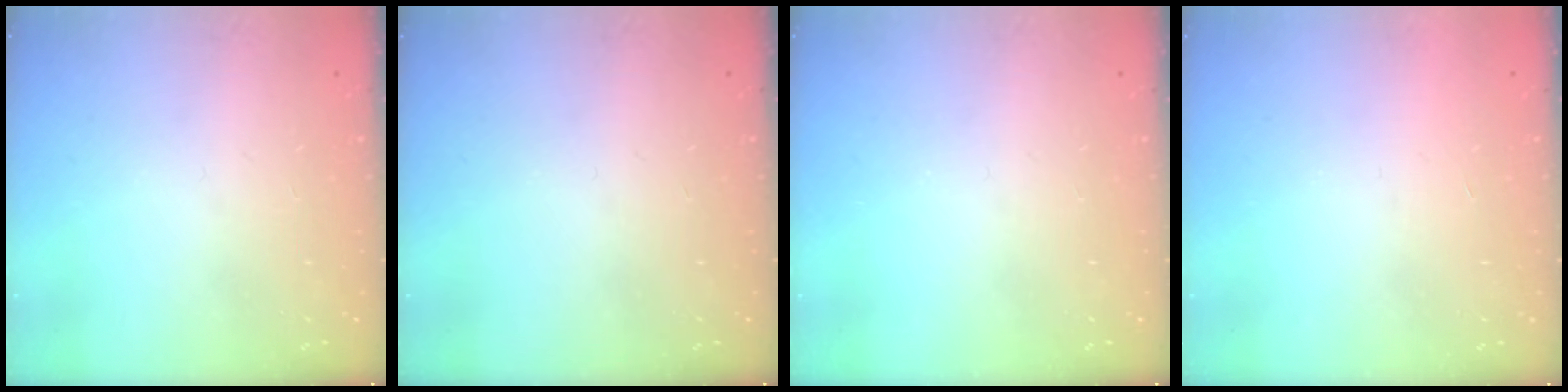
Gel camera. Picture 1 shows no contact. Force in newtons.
{"total": 0.0}
{"total": 0.0}
{"total": 1.7, "press": 1.7, "slide": 0.1}